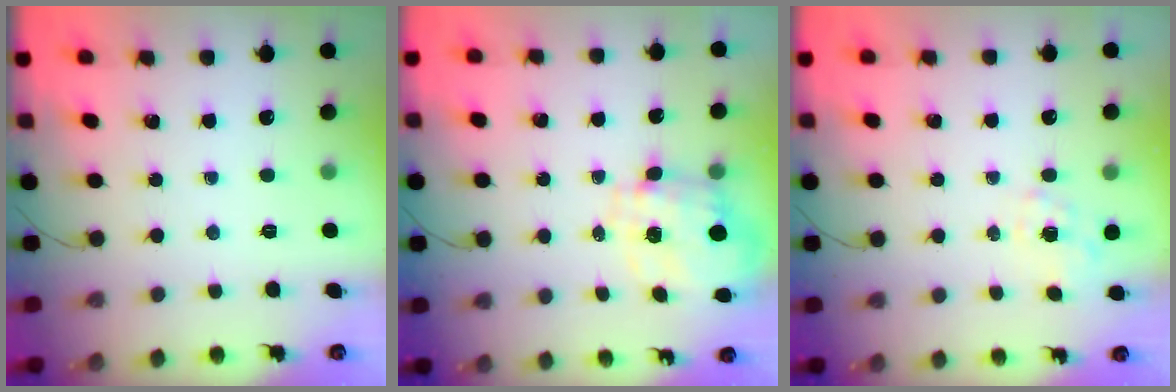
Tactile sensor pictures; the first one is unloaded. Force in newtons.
{"total": 3.7, "press": 3.5, "slide": 1.3}
{"total": 6.3, "press": 6.2, "slide": 0.9}